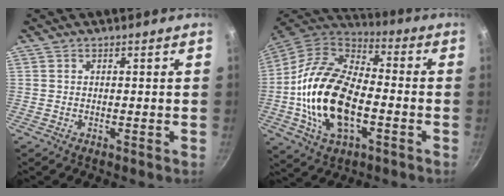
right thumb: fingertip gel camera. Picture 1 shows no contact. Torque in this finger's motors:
{"motor_torque": [-0.50, 1.78, 2.02, -0.76, 0.55]}